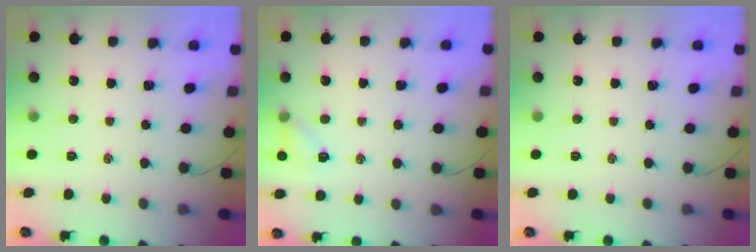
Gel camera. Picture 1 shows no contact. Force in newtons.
{"total": 6.0, "press": 5.8, "slide": 1.5}
{"total": 0.0}